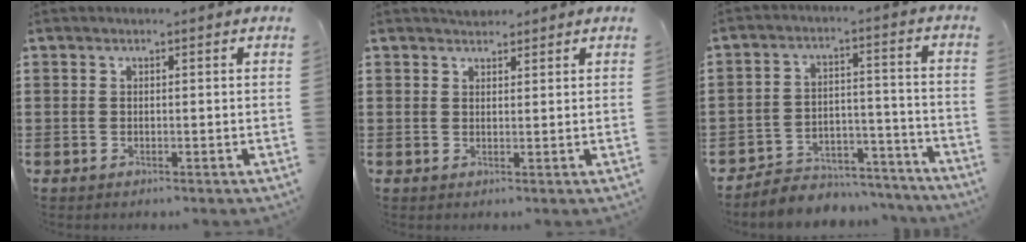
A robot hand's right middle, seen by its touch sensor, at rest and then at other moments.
{"total": 1.6, "force": [1.5, 0.4, -0.3], "torque": [0.000, 0.005, 0.031]}
{"total": 5.6, "force": [-5.5, 1.3, 0.3], "torque": [-0.004, 0.018, -0.111]}